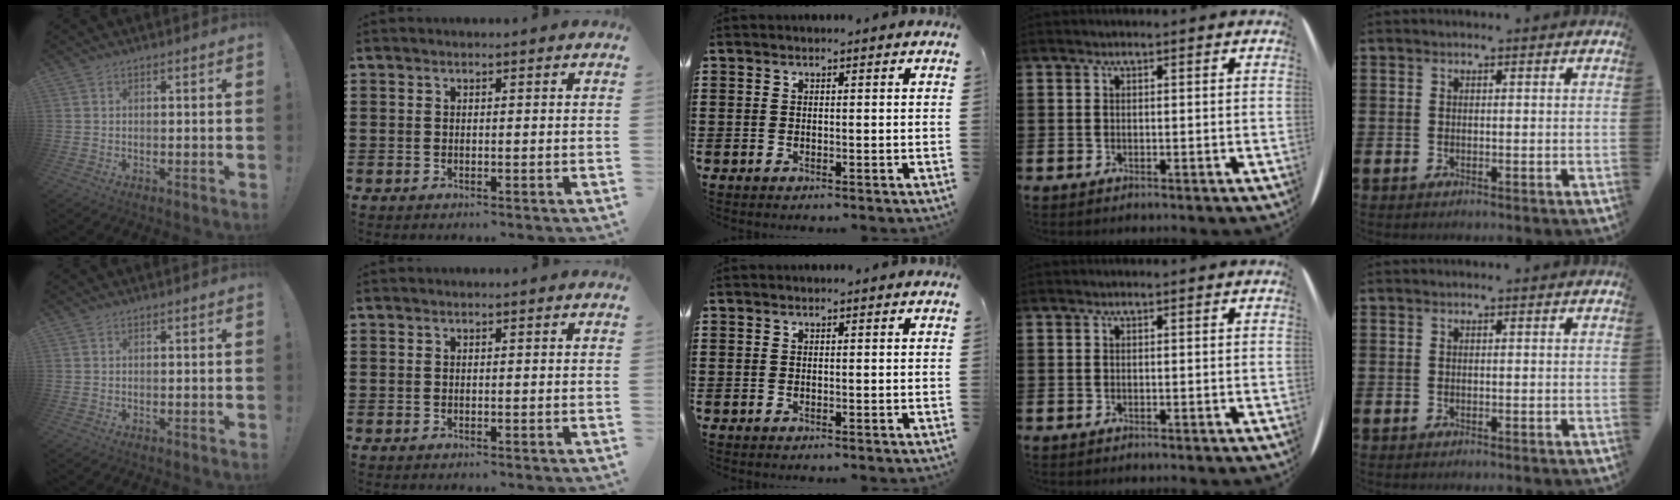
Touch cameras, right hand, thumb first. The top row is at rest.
{}